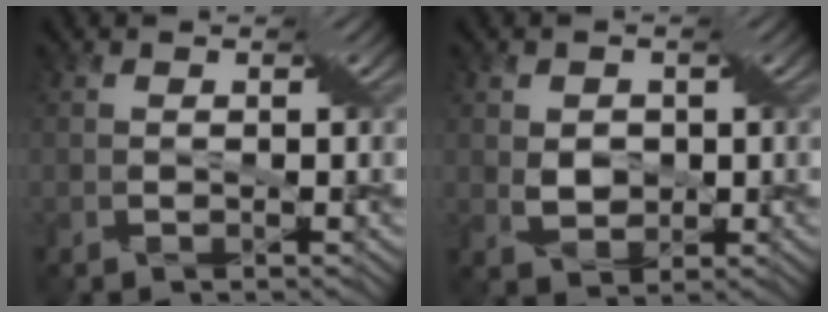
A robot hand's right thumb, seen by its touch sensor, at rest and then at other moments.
{"total": 2.7, "force": [0.6, 2.1, 1.6], "torque": [-0.054, -0.002, 0.008]}